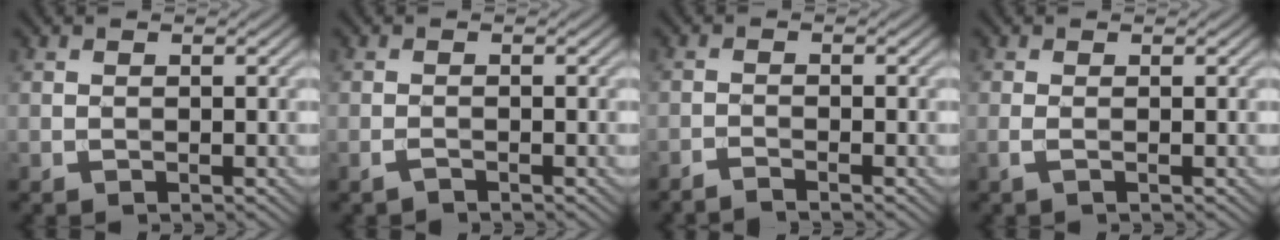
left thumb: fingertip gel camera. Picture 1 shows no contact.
{"total": 0.9, "force": [-0.8, 0.1, 0.5], "torque": [-0.012, 0.002, -0.018]}
{"total": 1.7, "force": [-1.5, 0.1, 0.9], "torque": [-0.010, -0.002, -0.039]}
{"total": 1.0, "force": [-0.2, 0.1, 1.0], "torque": [-0.025, 0.002, -0.007]}